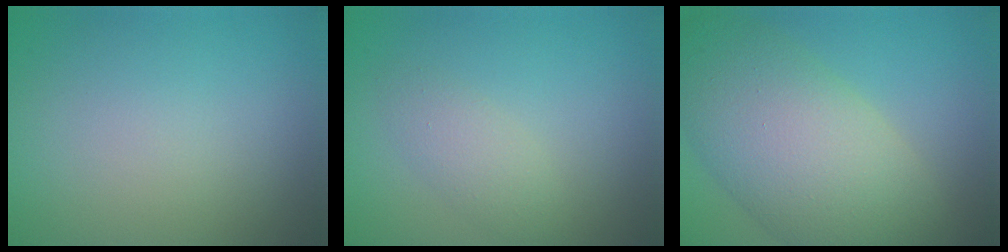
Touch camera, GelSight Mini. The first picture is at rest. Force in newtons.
{"total": 2.0, "press": 2.0, "slide": 0.2}
{"total": 11.2, "press": 11.2, "slide": 0.3}